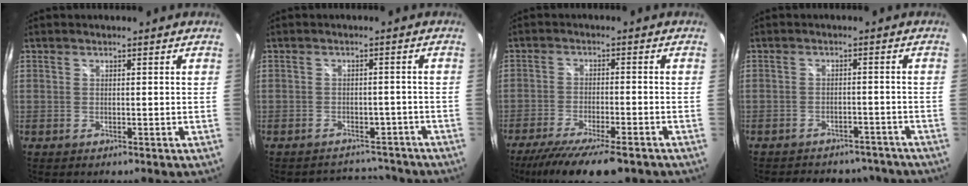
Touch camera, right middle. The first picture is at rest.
{"total": 9.2, "force": [-7.8, 4.4, 2.4], "torque": [-0.048, 0.018, -0.092]}
{"total": 14.2, "force": [-11.1, 2.9, 8.5], "torque": [-0.171, -0.046, -0.177]}
{"total": 13.5, "force": [-11.4, 5.6, 4.4], "torque": [-0.100, 0.007, -0.139]}